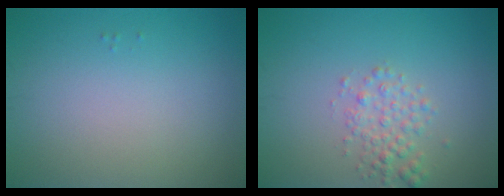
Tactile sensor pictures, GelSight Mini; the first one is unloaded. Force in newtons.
{"total": 2.2, "press": 2.2, "slide": 0.1}